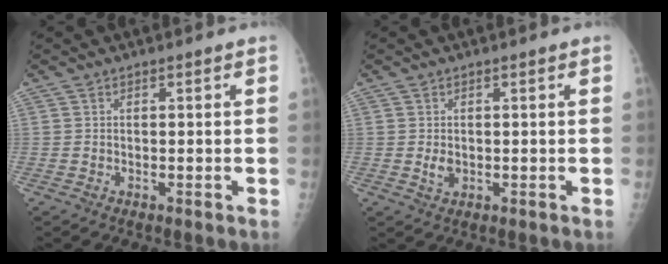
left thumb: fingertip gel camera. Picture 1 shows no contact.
{"total": 1.8, "force": [0.1, 1.2, 1.4], "torque": [-0.019, -0.004, 0.008]}